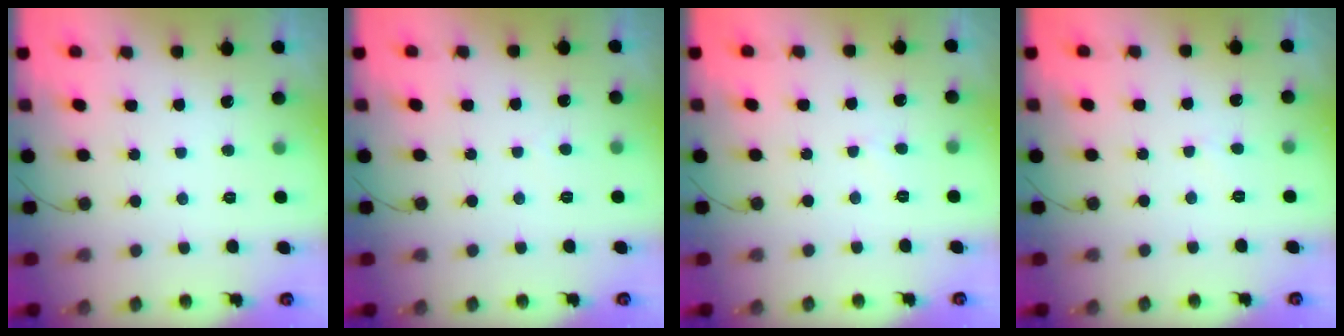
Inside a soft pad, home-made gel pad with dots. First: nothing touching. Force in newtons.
{"total": 2.7, "press": 2.7, "slide": 0.2}
{"total": 3.0, "press": 3.0, "slide": 0.3}
{"total": 3.0, "press": 3.0, "slide": 0.3}